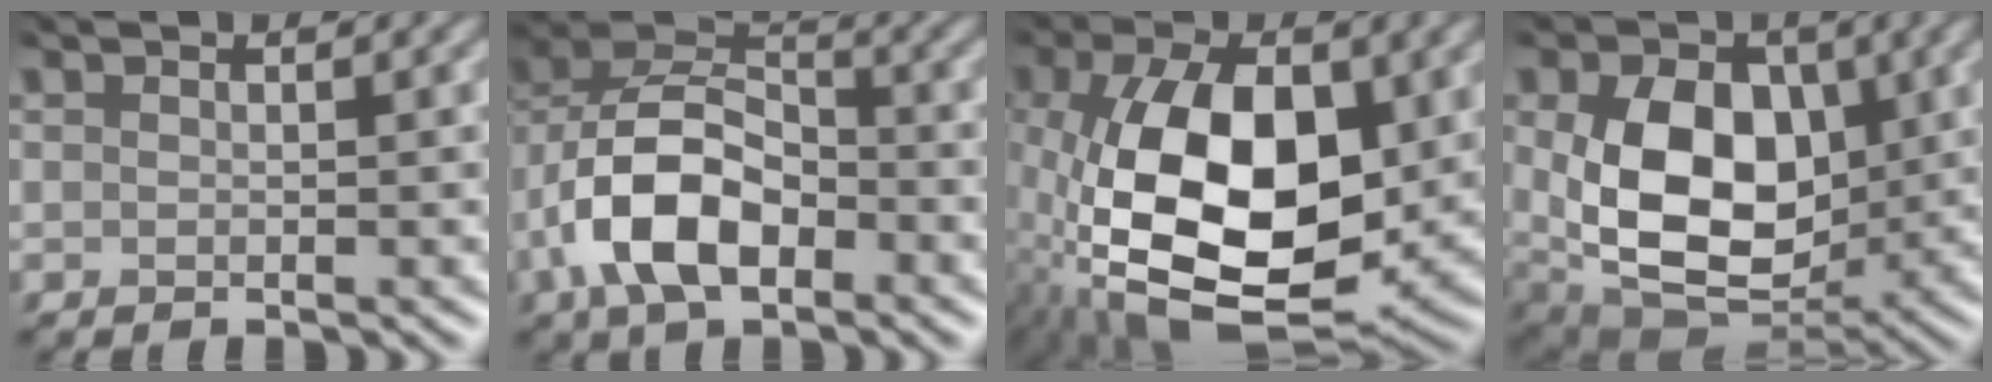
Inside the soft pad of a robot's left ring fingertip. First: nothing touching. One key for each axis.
{"total": 8.4, "fx": -4.2, "fy": 4.5, "fz": 5.6, "tx": -0.116, "ty": 0.005, "tz": -0.086}
{"total": 13.6, "fx": -3.3, "fy": 6.9, "fz": 11.3, "tx": -0.206, "ty": -0.022, "tz": -0.057}
{"total": 10.5, "fx": -0.4, "fy": 7.2, "fz": 7.7, "tx": -0.148, "ty": -0.021, "tz": -0.001}